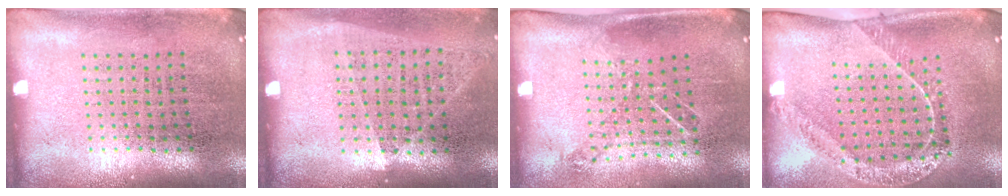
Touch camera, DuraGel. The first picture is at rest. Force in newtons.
{"total": 1.0, "press": 0.9, "slide": 0.5}
{"total": 0.9, "press": 0.8, "slide": 0.5}
{"total": 1.5, "press": 1.5, "slide": 0.3}